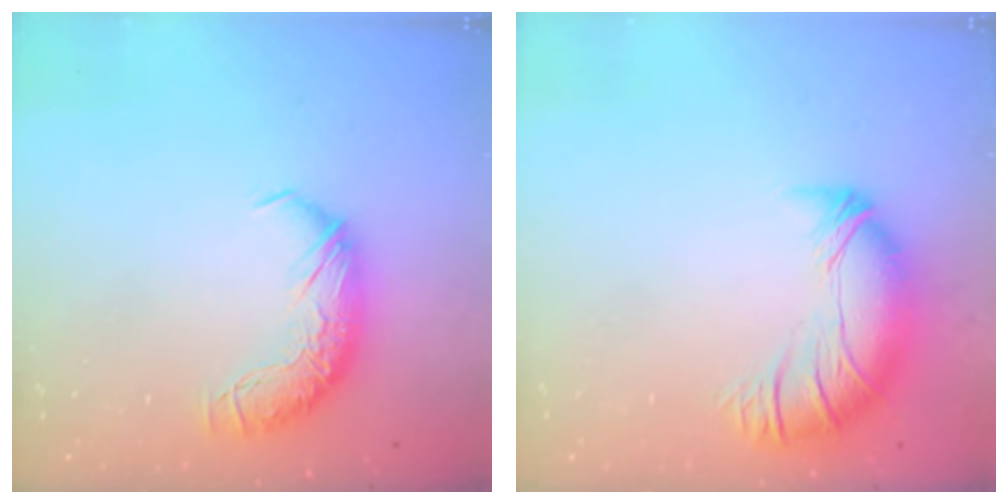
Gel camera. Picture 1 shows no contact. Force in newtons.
{"total": 2.8, "press": 0.9, "slide": 2.6}